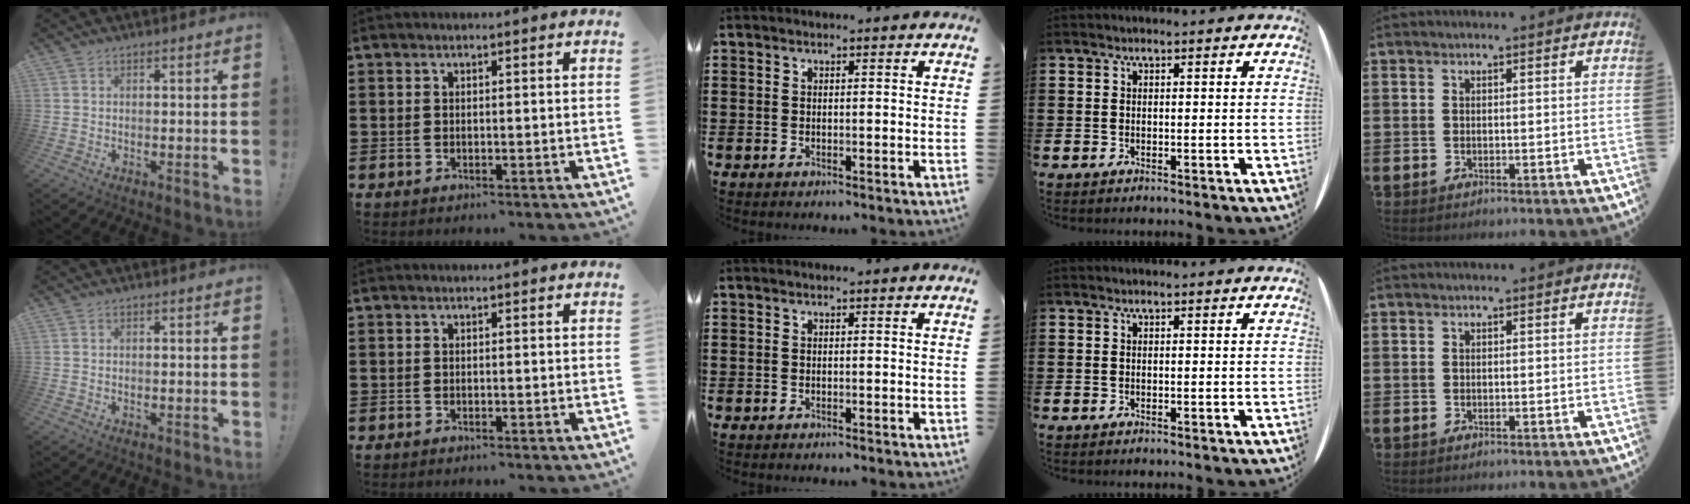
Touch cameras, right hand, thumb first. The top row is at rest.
{"index": {"total": 0.6, "force": [-0.6, -0.1, 0.0], "torque": [-0.001, -0.003, -0.012]}}